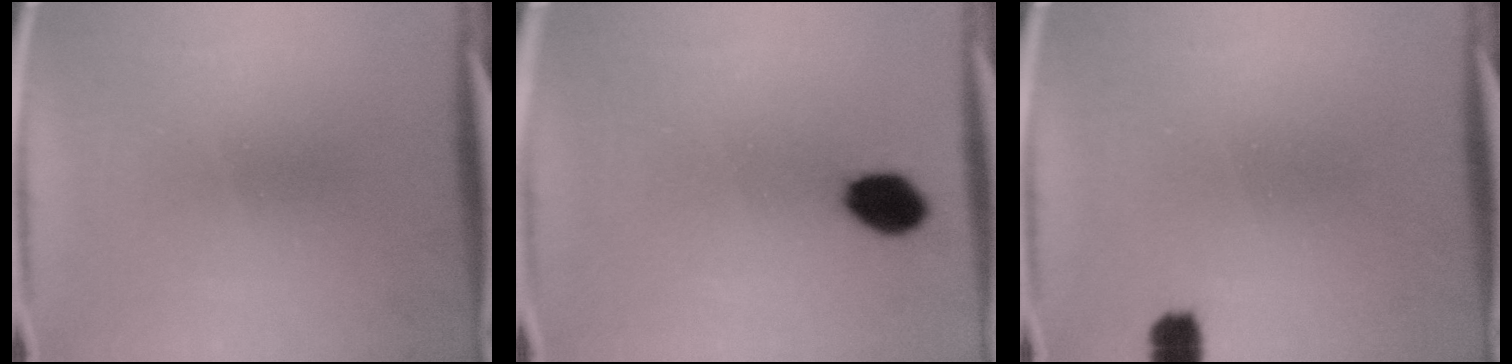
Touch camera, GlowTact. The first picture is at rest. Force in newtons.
{"total": 6.7}
{"total": 2.2}